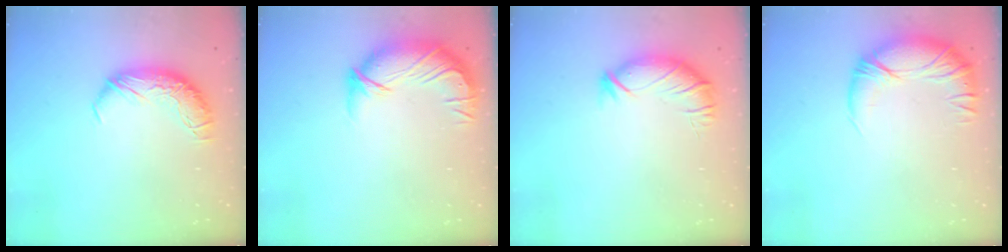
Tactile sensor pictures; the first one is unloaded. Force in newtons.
{"total": 3.1, "press": 2.2, "slide": 2.1}
{"total": 3.2, "press": 2.5, "slide": 2.0}
{"total": 3.5, "press": 0.1, "slide": 3.5}